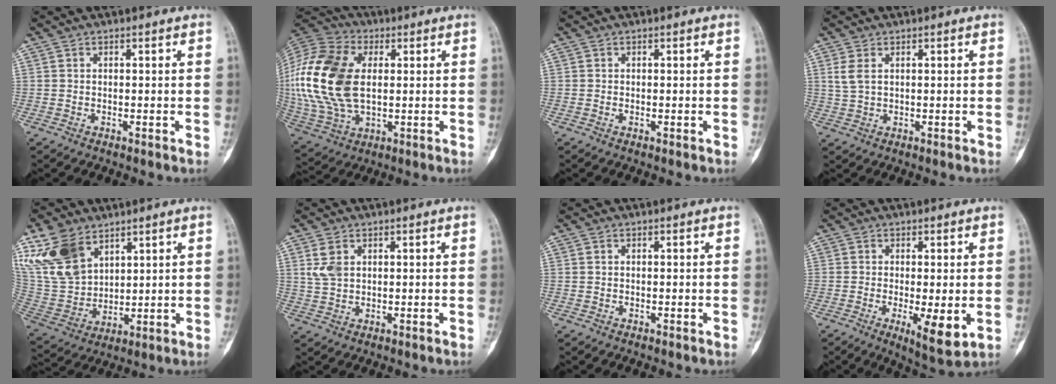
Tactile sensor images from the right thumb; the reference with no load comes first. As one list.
[{"total": 23.3, "force": [2.3, 14.5, 18.1], "torque": [-0.405, -0.005, 0.042]}, {"total": 0.0}, {"total": 3.2, "force": [1.1, 1.9, 2.4], "torque": [-0.058, 0.002, 0.030]}, {"total": 14.8, "force": [8.5, 9.2, 7.8], "torque": [-0.146, -0.028, 0.188]}, {"total": 4.2, "force": [1.5, 2.8, 2.7], "torque": [-0.053, 0.000, 0.038]}, {"total": 0.0}, {"total": 5.4, "force": [-1.0, 1.5, 5.1], "torque": [-0.082, -0.017, -0.017]}]